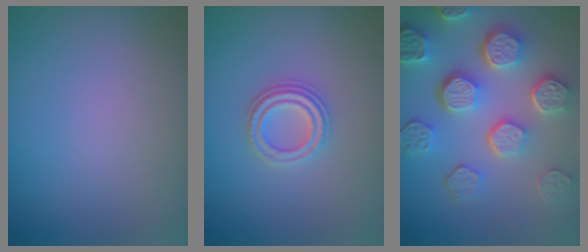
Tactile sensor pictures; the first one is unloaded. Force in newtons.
{"total": 2.7, "press": 2.5, "slide": 1.2}
{"total": 8.4, "press": 6.1, "slide": 5.8}